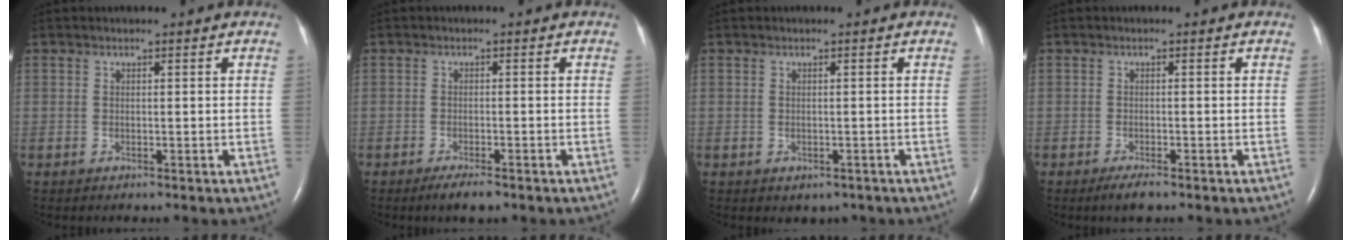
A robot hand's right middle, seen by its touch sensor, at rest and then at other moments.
{"total": 2.9, "force": [-2.1, 0.5, 1.9], "torque": [-0.037, -0.005, -0.034]}
{"total": 1.7, "force": [-0.9, 1.3, 0.7], "torque": [-0.004, 0.001, -0.003]}
{"total": 2.3, "force": [-1.7, 0.4, 1.6], "torque": [-0.035, -0.006, -0.029]}